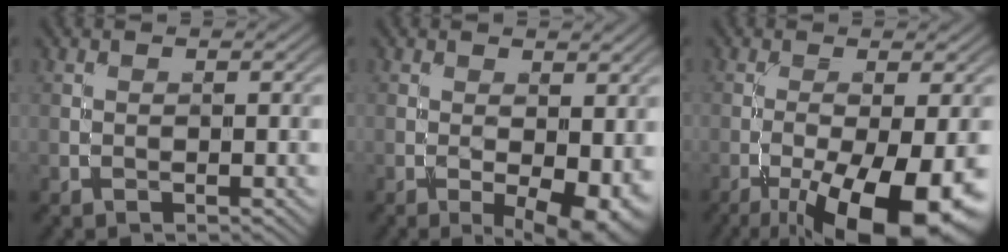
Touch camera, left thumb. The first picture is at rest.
{"total": 6.3, "force": [-1.5, 2.8, 5.4], "torque": [-0.084, -0.020, -0.011]}
{"total": 14.1, "force": [-7.0, 4.1, 11.5], "torque": [-0.190, -0.023, -0.098]}